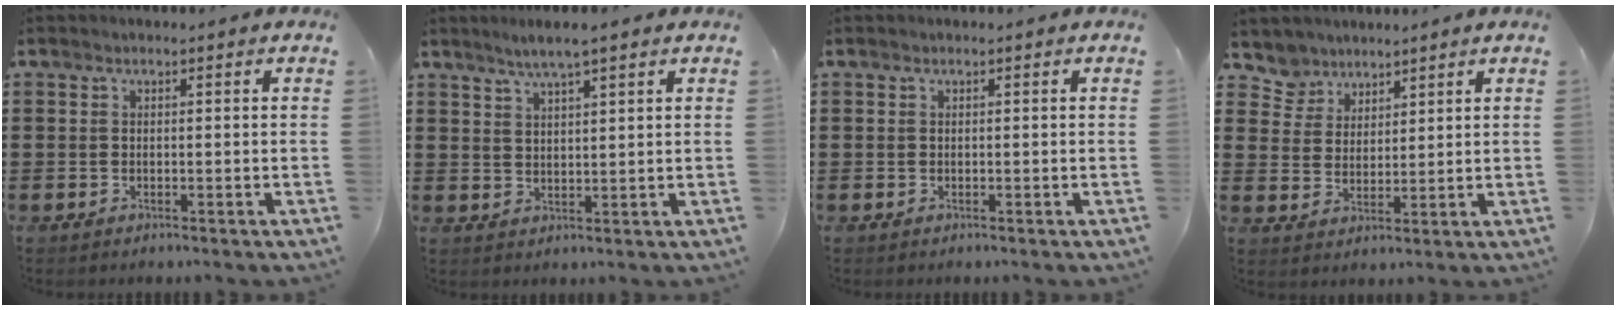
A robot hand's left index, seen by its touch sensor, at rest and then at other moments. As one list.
[{"total": 3.3, "force": [2.5, 0.2, 2.2], "torque": [-0.046, 0.002, 0.044]}, {"total": 0.0}, {"total": 4.7, "force": [3.7, 2.9, -0.2], "torque": [-0.021, -0.004, 0.068]}]